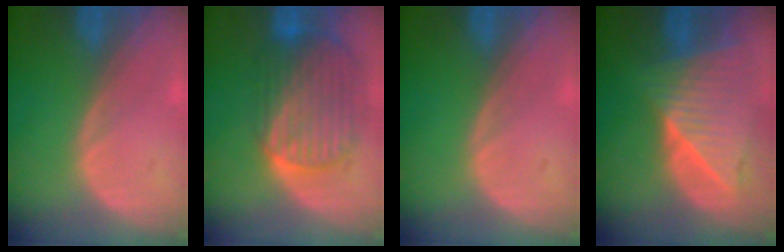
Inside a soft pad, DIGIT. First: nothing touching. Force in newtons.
{"total": 10.3, "press": 8.7, "slide": 5.6}
{"total": 0.0}
{"total": 9.2, "press": 8.3, "slide": 4.0}